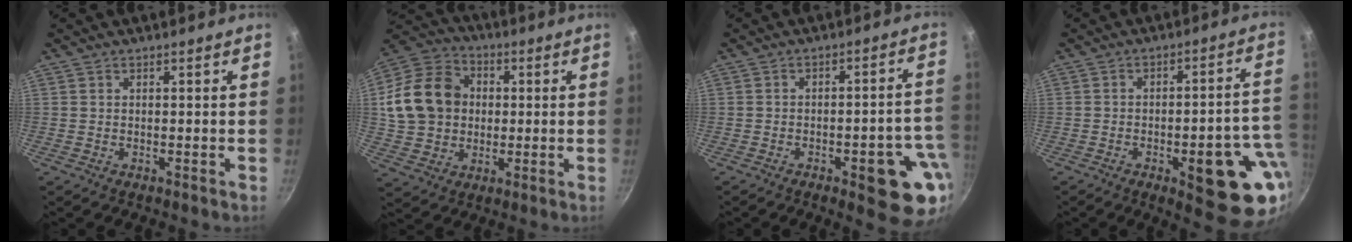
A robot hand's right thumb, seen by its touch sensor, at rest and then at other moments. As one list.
[{"total": 16.9, "force": [1.8, 13.8, 9.6], "torque": [-0.155, 0.027, 0.030]}, {"total": 13.4, "force": [-5.1, 4.7, 11.4], "torque": [-0.091, 0.030, -0.060]}, {"total": 18.0, "force": [-5.4, 6.4, 16.0], "torque": [-0.148, 0.024, -0.065]}]